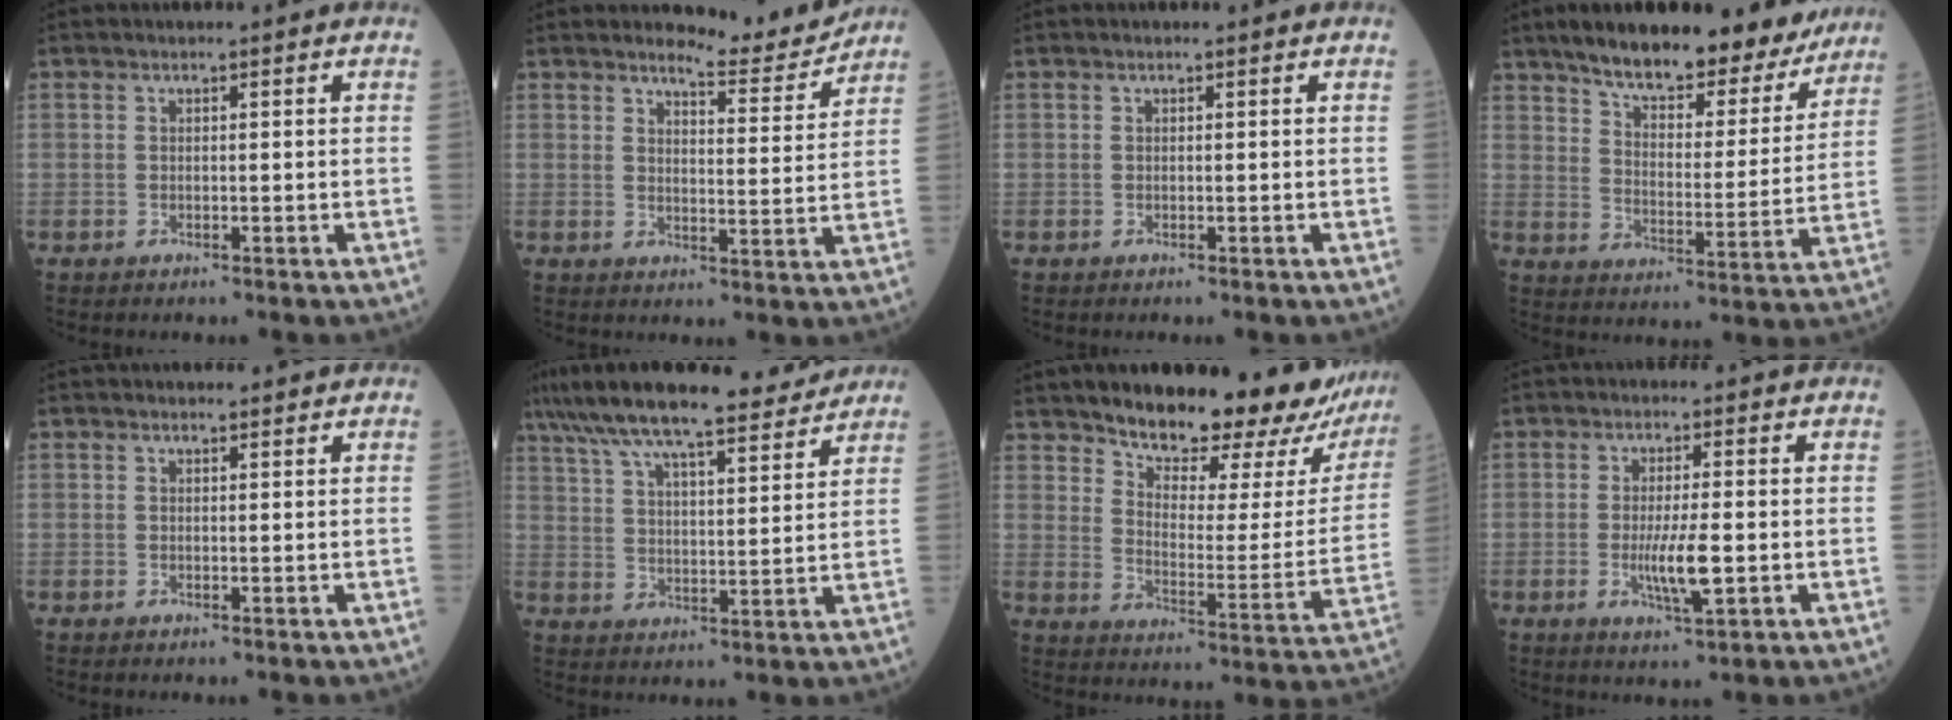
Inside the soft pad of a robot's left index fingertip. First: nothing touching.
{"total": 6.1, "force": [6.1, 0.1, 0.3], "torque": [-0.016, -0.028, 0.083]}
{"total": 0.0}
{"total": 19.3, "force": [16.5, 5.3, 8.5], "torque": [-0.116, -0.005, 0.231]}
{"total": 1.6, "force": [1.5, 0.3, 0.2], "torque": [-0.011, 0.006, 0.022]}
{"total": 18.3, "force": [15.6, 2.7, 9.0], "torque": [-0.163, 0.030, 0.244]}
{"total": 22.9, "force": [19.7, 5.4, 10.3], "torque": [-0.142, -0.057, 0.250]}
{"total": 5.2, "force": [-0.8, 0.6, 5.2], "torque": [-0.104, -0.011, -0.011]}